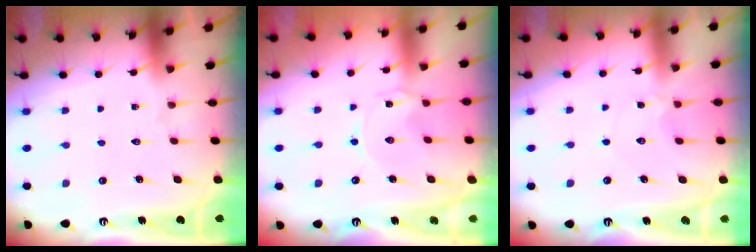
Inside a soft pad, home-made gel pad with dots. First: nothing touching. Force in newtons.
{"total": 0.0}
{"total": 2.8, "press": 2.8, "slide": 0.3}